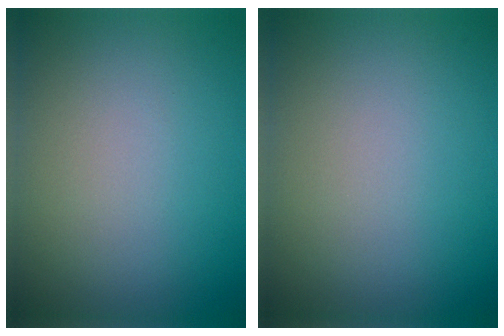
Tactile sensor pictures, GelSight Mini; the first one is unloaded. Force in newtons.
{"total": 0.0}